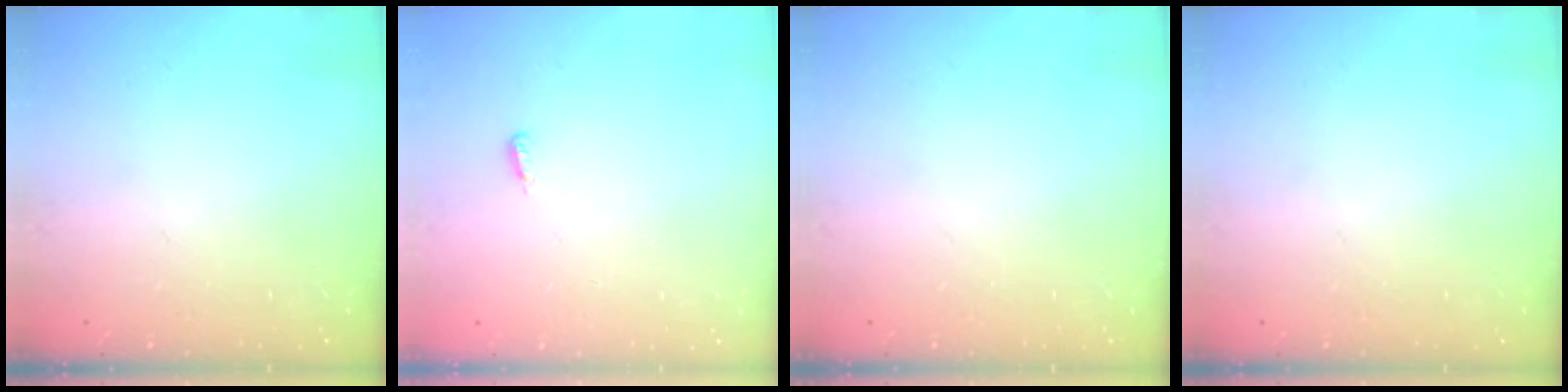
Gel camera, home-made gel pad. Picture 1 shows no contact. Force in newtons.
{"total": 3.6, "press": 2.7, "slide": 2.4}
{"total": 0.0}
{"total": 0.0}